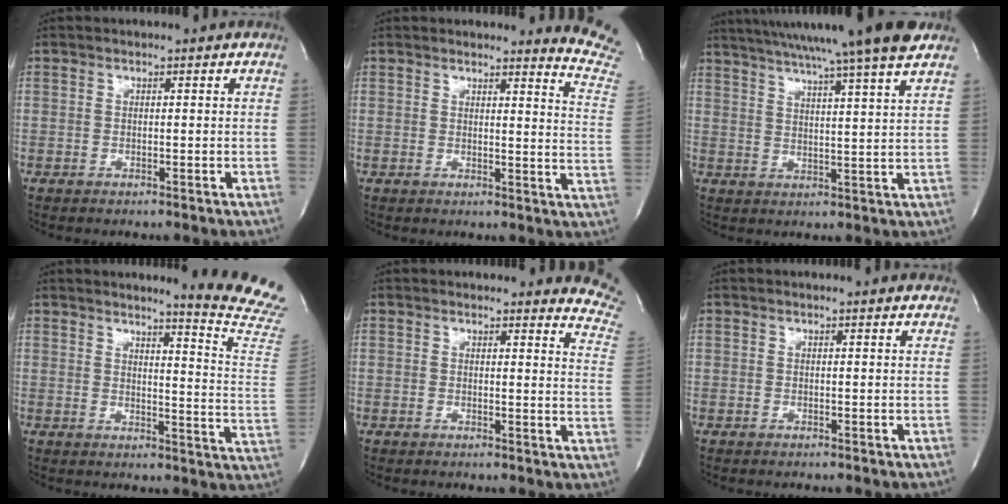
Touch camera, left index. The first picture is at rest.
{"total": 9.1, "force": [9.0, -1.1, 0.0], "torque": [0.006, -0.133, 0.067]}
{"total": 19.3, "force": [16.2, -1.1, 10.4], "torque": [-0.182, -0.008, 0.222]}
{"total": 14.0, "force": [13.2, -2.5, 4.1], "torque": [-0.057, -0.149, 0.134]}
{"total": 10.5, "force": [10.5, 0.9, 0.9], "torque": [0.025, -0.097, 0.069]}
{"total": 2.6, "force": [2.5, 0.5, 0.6], "torque": [-0.015, 0.005, 0.018]}